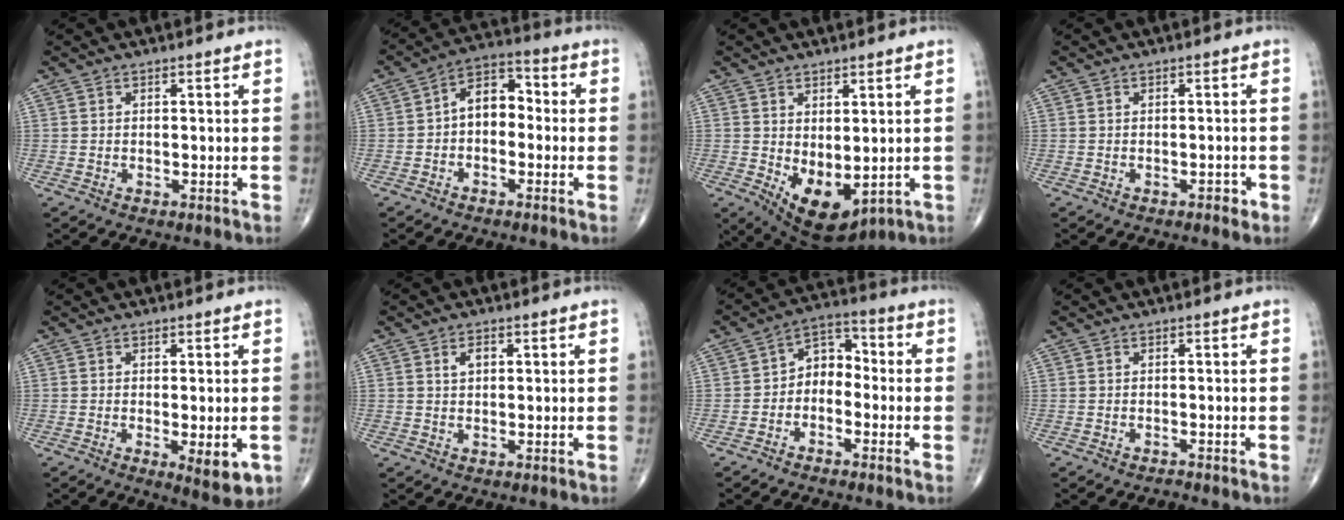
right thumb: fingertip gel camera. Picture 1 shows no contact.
{"total": 7.8, "force": [-0.8, 5.4, 5.7], "torque": [-0.067, 0.035, -0.032]}
{"total": 9.6, "force": [-1.1, 5.2, 7.9], "torque": [-0.113, -0.012, 0.009]}
{"total": 1.6, "force": [-0.8, 0.8, 1.0], "torque": [-0.011, 0.001, -0.013]}
{"total": 6.2, "force": [-1.7, 2.1, 5.6], "torque": [-0.076, -0.016, -0.019]}
{"total": 2.2, "force": [0.7, 1.5, 1.5], "torque": [-0.022, 0.002, 0.011]}
{"total": 6.7, "force": [-1.9, 4.9, 4.2], "torque": [-0.042, 0.040, -0.051]}
{"total": 0.6, "force": [-0.6, 0.0, 0.0], "torque": [-0.004, 0.001, -0.012]}